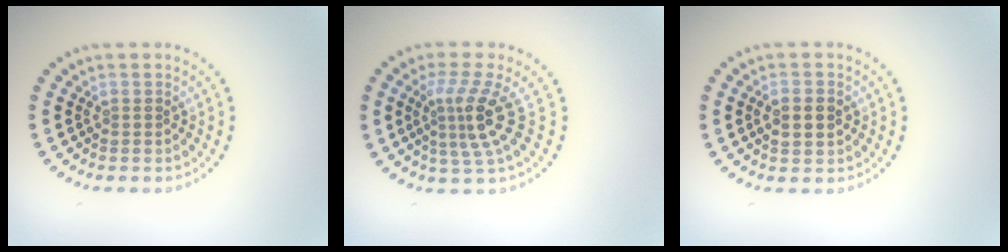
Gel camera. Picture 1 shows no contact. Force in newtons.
{"total": 3.9, "press": 2.7, "slide": 2.8}
{"total": 2.3, "press": 2.3, "slide": 0.3}